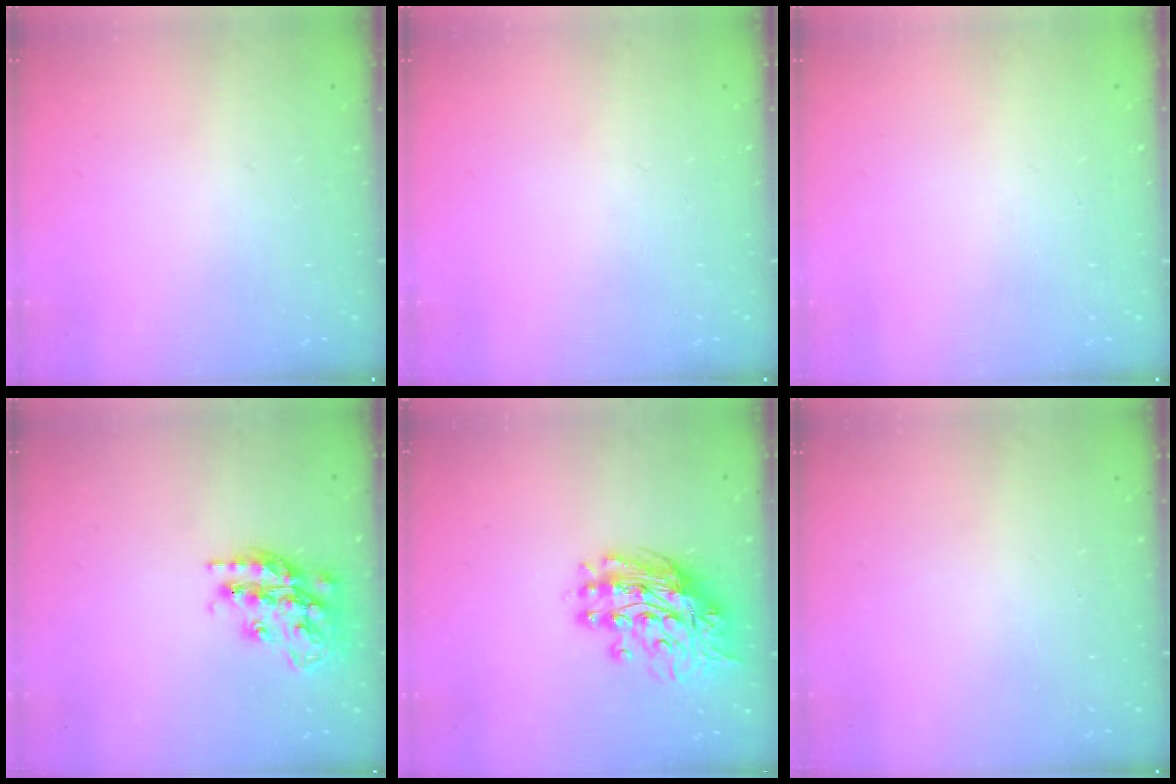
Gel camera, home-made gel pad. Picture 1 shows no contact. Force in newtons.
{"total": 0.0}
{"total": 0.0}
{"total": 19.3, "press": 19.3, "slide": 1.4}
{"total": 14.5, "press": 14.4, "slide": 1.3}
{"total": 0.0}